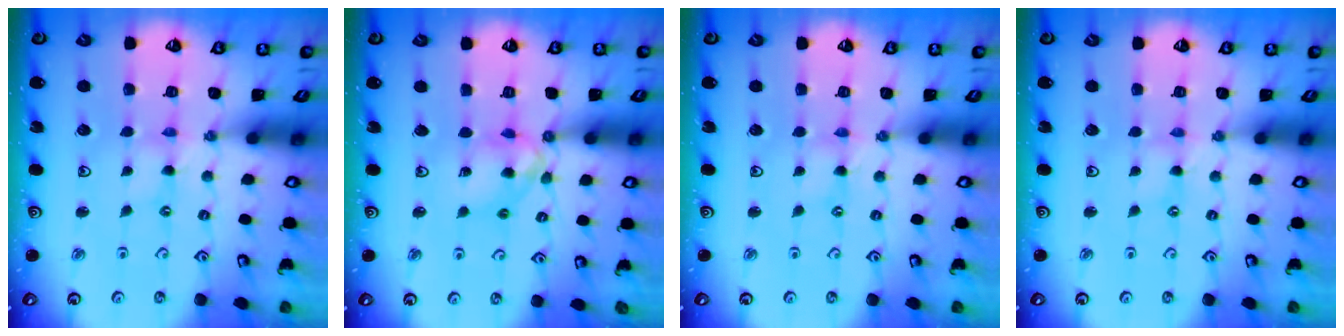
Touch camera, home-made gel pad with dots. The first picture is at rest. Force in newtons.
{"total": 10.8, "press": 10.7, "slide": 1.3}
{"total": 0.0}
{"total": 0.0}